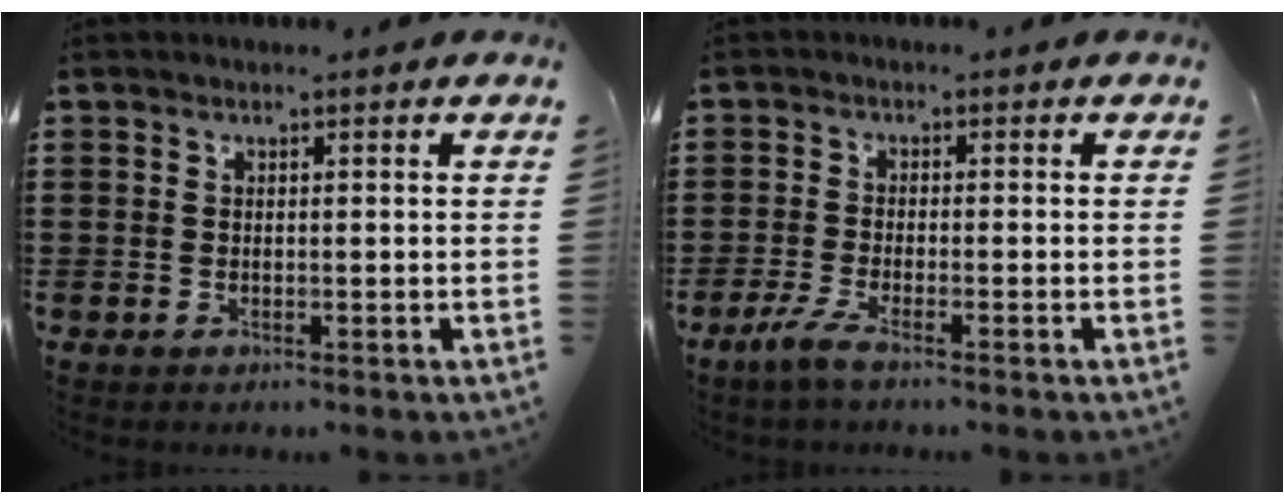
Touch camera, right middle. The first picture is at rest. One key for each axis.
{"total": 3.1, "fx": -2.1, "fy": 0.1, "fz": 2.2, "tx": -0.059, "ty": -0.009, "tz": -0.044}